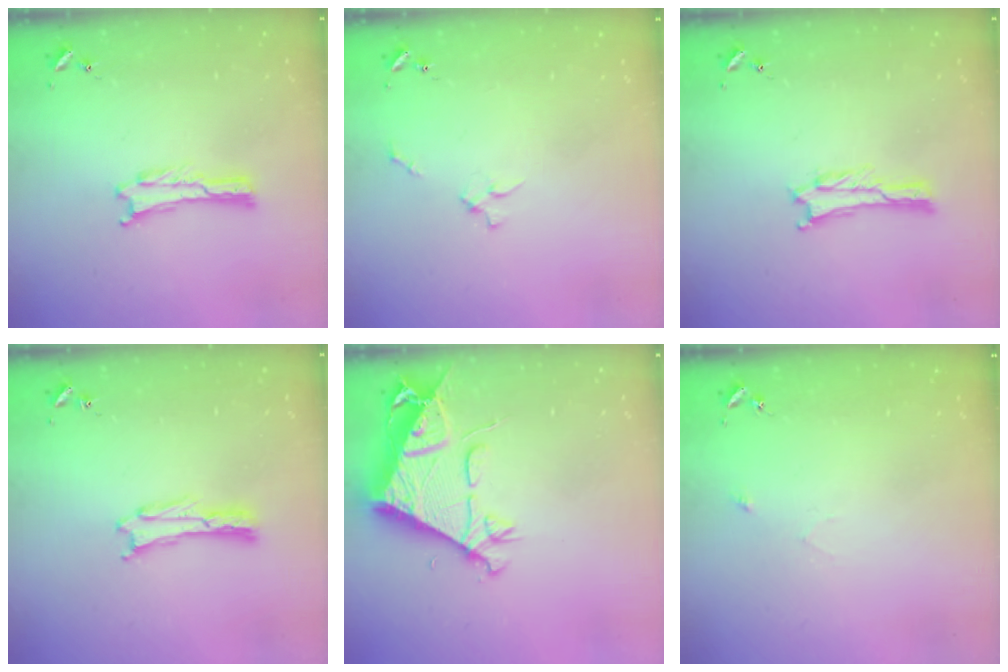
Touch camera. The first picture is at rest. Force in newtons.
{"total": 2.0, "press": 2.0, "slide": 0.2}
{"total": 1.0, "press": 1.0, "slide": 0.1}
{"total": 0.0}
{"total": 8.6, "press": 8.6, "slide": 1.0}
{"total": 2.5, "press": 2.5, "slide": 0.2}